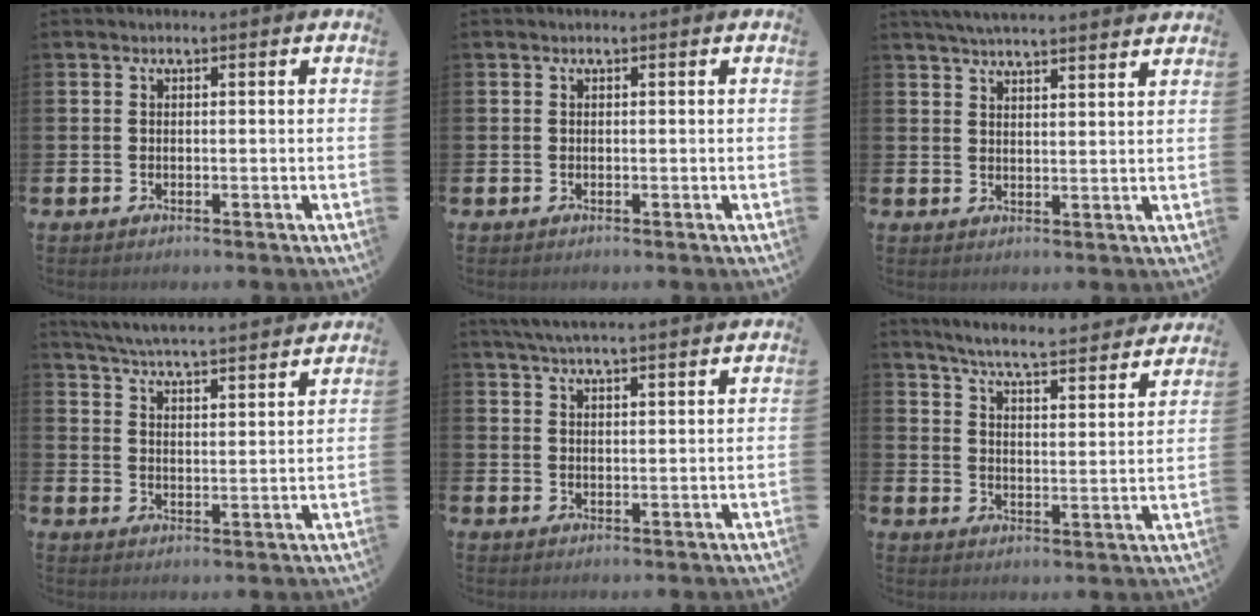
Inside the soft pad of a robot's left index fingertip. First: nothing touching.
{"total": 0.0}
{"total": 4.2, "force": [4.2, -0.3, 0.8], "torque": [-0.023, -0.019, 0.074]}
{"total": 5.8, "force": [5.7, -0.1, 1.0], "torque": [-0.047, -0.045, 0.098]}
{"total": 4.7, "force": [4.5, -0.3, 1.2], "torque": [-0.033, -0.018, 0.081]}
{"total": 5.9, "force": [5.6, -0.2, 2.0], "torque": [-0.056, -0.050, 0.089]}